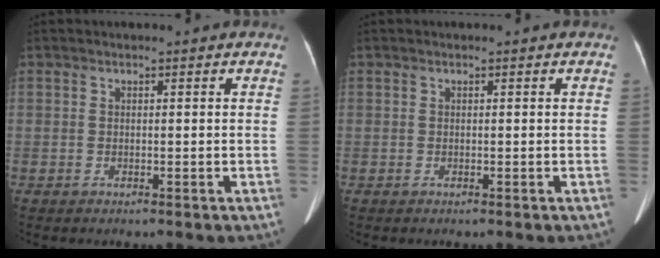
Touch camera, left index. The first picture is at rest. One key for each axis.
{"total": 0.0}